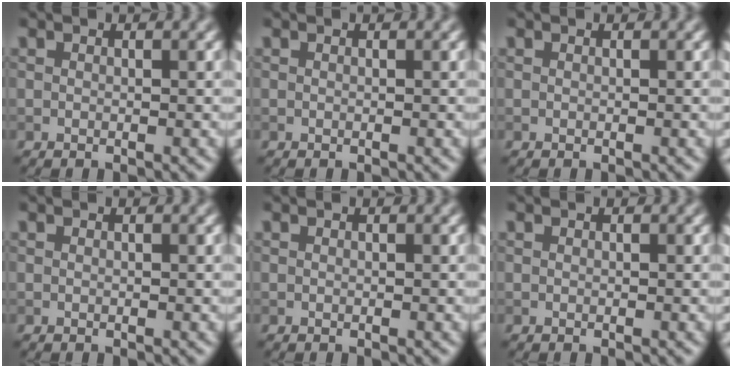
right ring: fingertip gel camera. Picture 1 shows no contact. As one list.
[{"total": 0.0}, {"total": 0.0}, {"total": 0.0}, {"total": 0.0}, {"total": 0.0}]